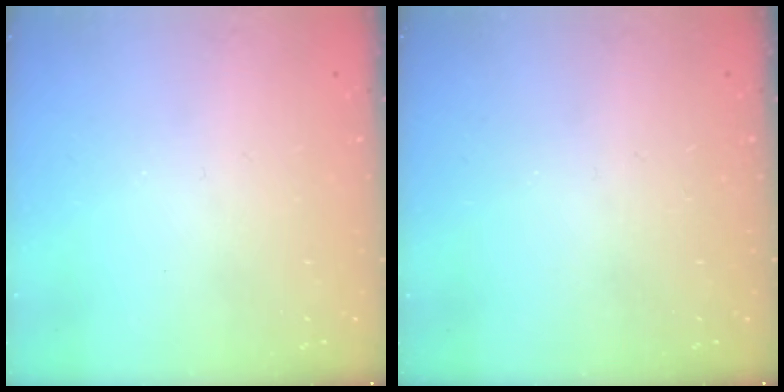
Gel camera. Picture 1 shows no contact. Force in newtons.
{"total": 0.0}